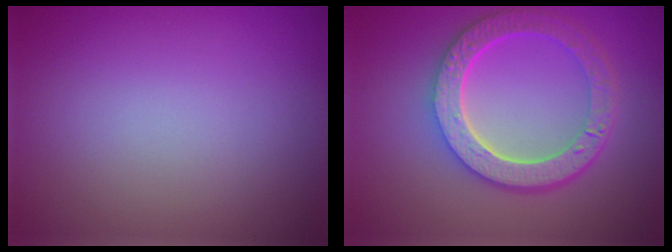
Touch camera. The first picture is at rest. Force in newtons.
{"total": 6.4, "press": 4.9, "slide": 4.1}